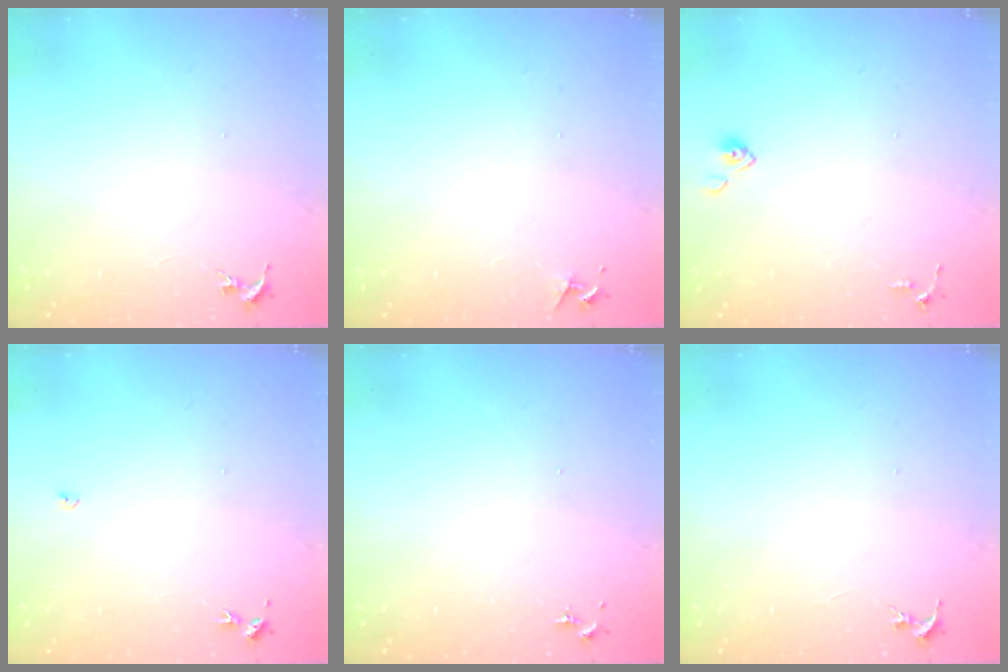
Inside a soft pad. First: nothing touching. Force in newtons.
{"total": 4.2, "press": 4.2, "slide": 0.5}
{"total": 4.0, "press": 4.0, "slide": 0.4}
{"total": 2.7, "press": 2.7, "slide": 0.5}
{"total": 0.0}
{"total": 0.0}